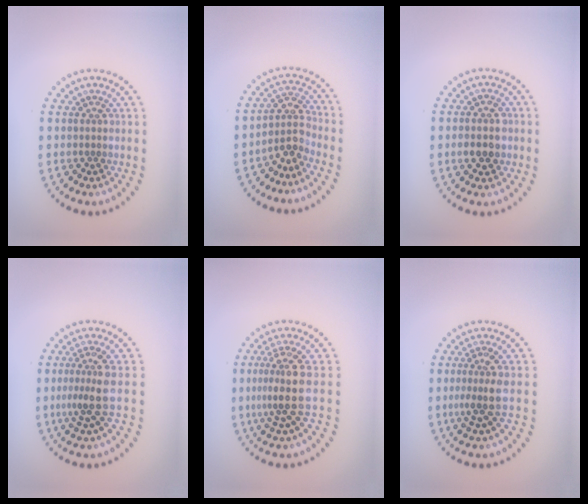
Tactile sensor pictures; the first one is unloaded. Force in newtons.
{"total": 2.8, "press": 2.1, "slide": 1.8}
{"total": 2.5, "press": 2.5, "slide": 0.3}
{"total": 3.3, "press": 2.6, "slide": 2.0}
{"total": 3.9, "press": 2.9, "slide": 2.6}
{"total": 2.7, "press": 2.0, "slide": 1.9}